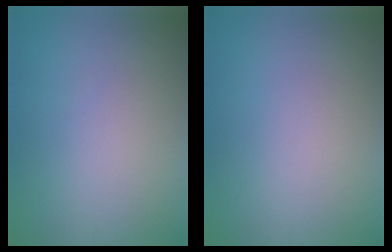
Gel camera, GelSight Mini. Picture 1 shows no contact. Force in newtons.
{"total": 0.0}